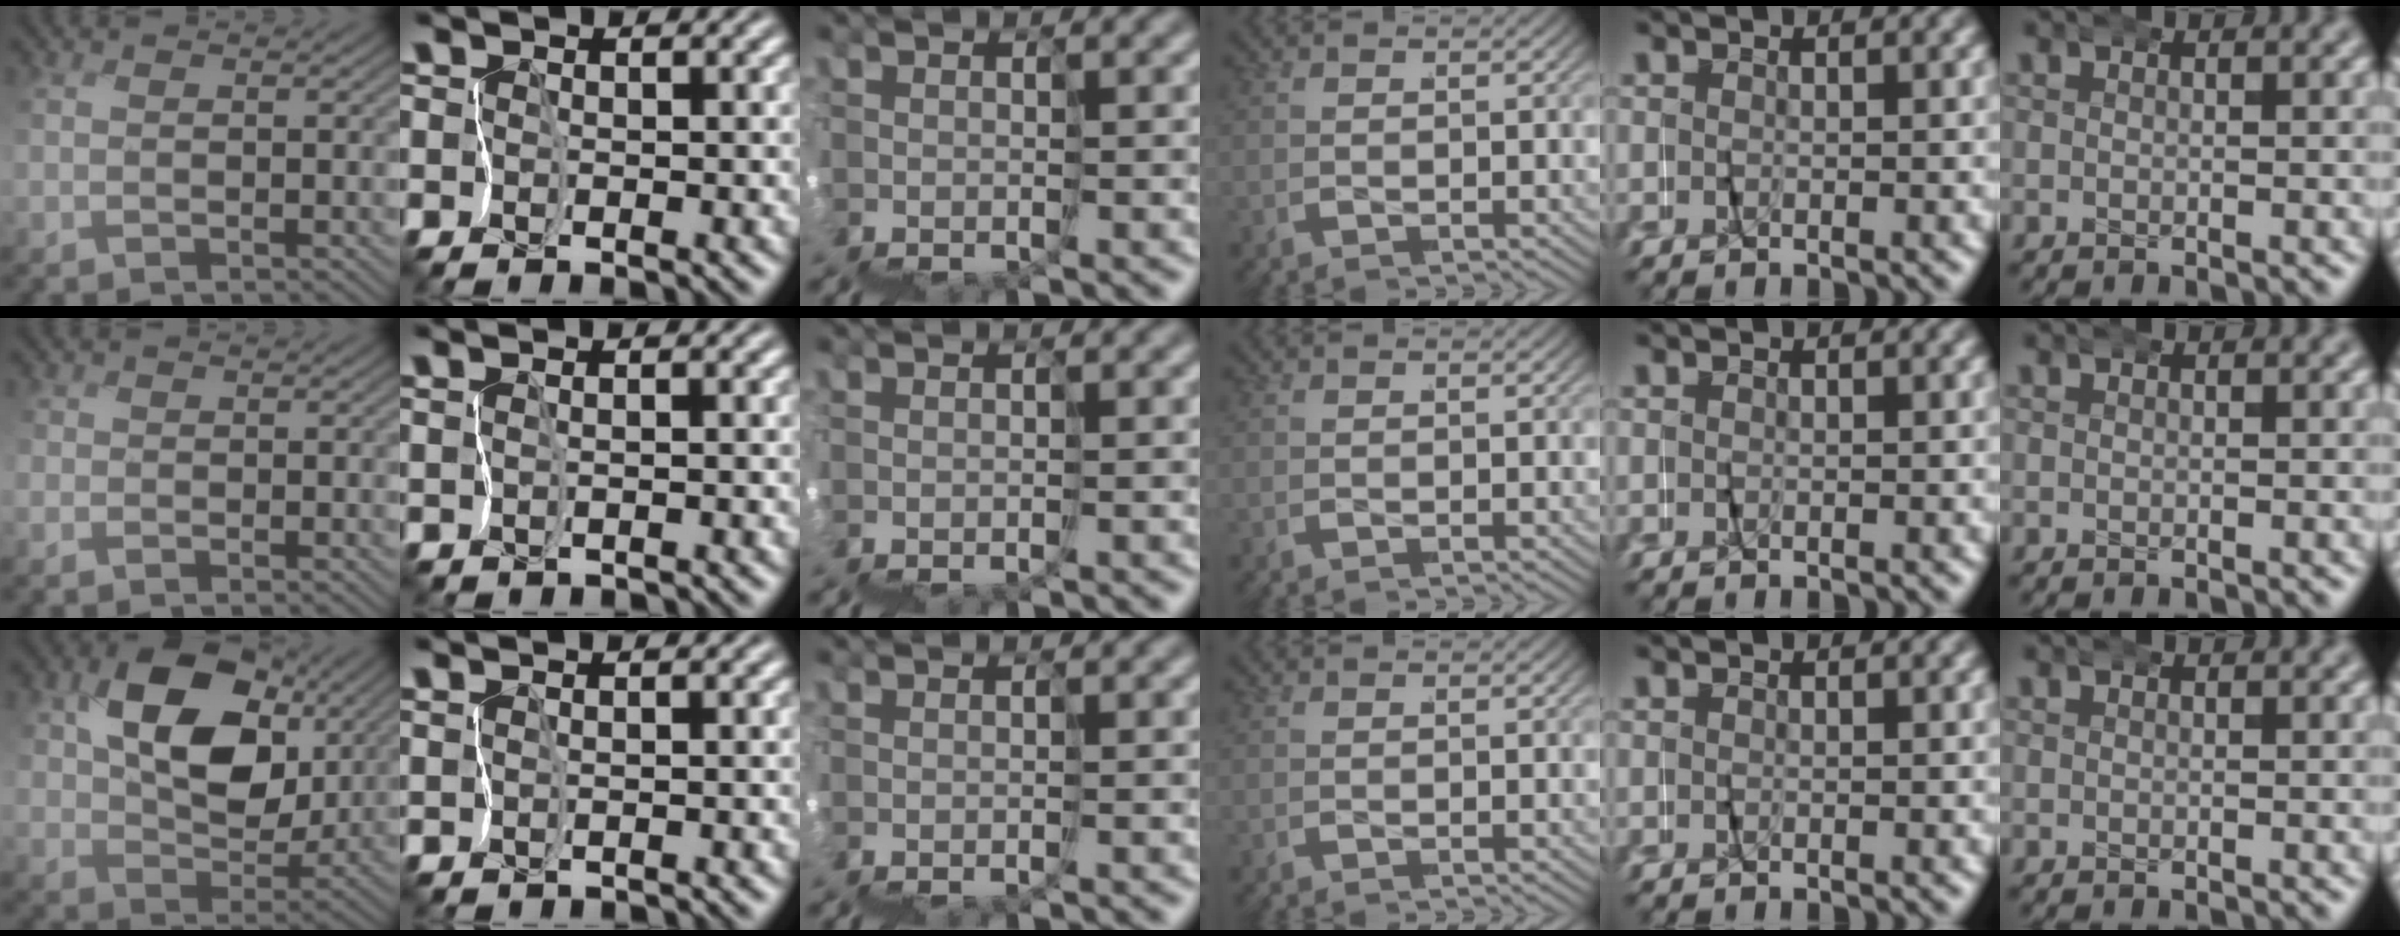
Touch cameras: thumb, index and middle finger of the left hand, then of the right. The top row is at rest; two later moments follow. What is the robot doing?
{"motion": "wrap", "object": "napkin"}